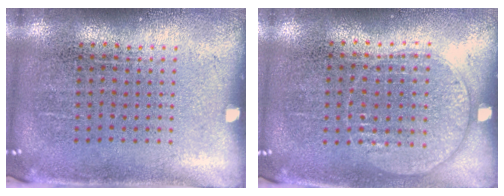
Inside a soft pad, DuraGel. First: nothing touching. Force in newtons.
{"total": 1.0, "press": 0.9, "slide": 0.4}